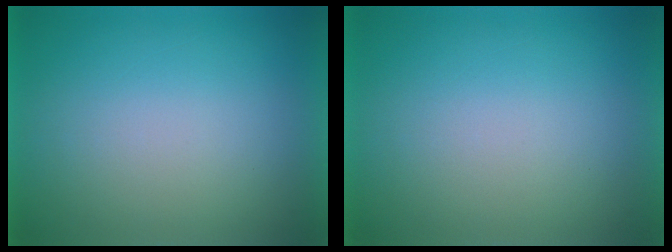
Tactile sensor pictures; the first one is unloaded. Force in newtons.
{"total": 0.0}